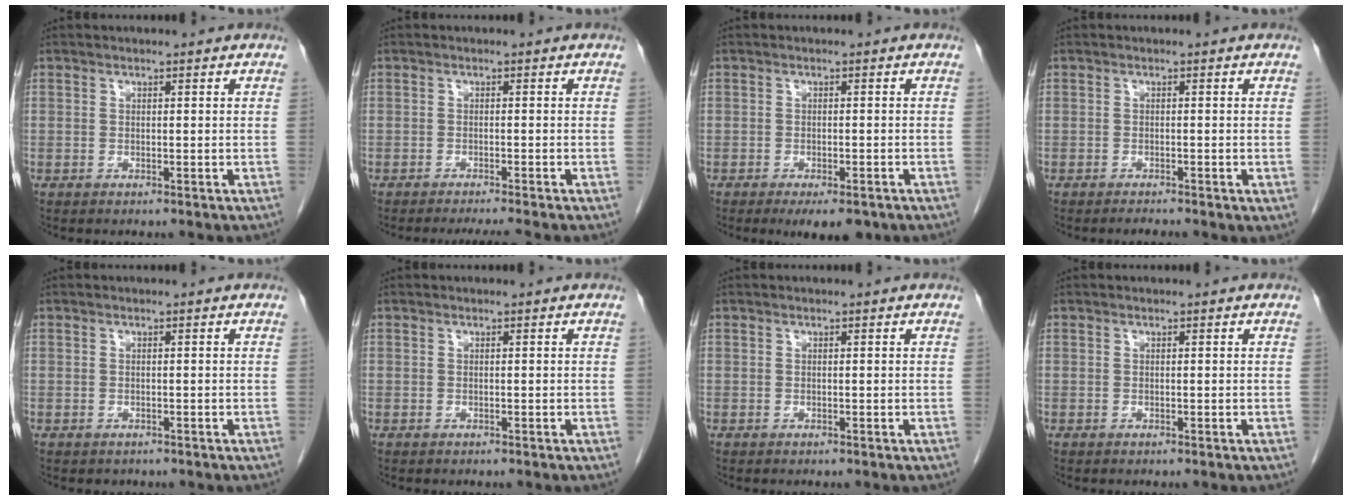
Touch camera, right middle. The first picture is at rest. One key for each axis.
{"total": 4.2, "fx": -3.7, "fy": -0.6, "fz": 1.9, "tx": -0.019, "ty": -0.009, "tz": -0.054}
{"total": 5.3, "fx": -3.6, "fy": 1.9, "fz": 3.3, "tx": -0.037, "ty": -0.004, "tz": -0.047}
{"total": 1.4, "fx": -0.9, "fy": 0.3, "fz": 1.0, "tx": -0.018, "ty": -0.003, "tz": -0.013}
{"total": 0.7, "fx": -0.5, "fy": 0.5, "fz": 0.0, "tx": -0.009, "ty": 0.002, "tz": -0.006}
{"total": 0.0}
{"total": 0.0}
{"total": 0.0}